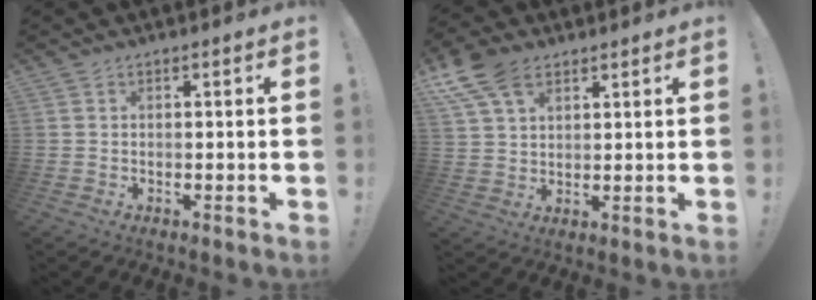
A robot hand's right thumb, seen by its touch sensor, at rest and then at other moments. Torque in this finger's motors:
{"motor_torque": [0.31, 0.31, 0.41, 0.18, 0.05]}